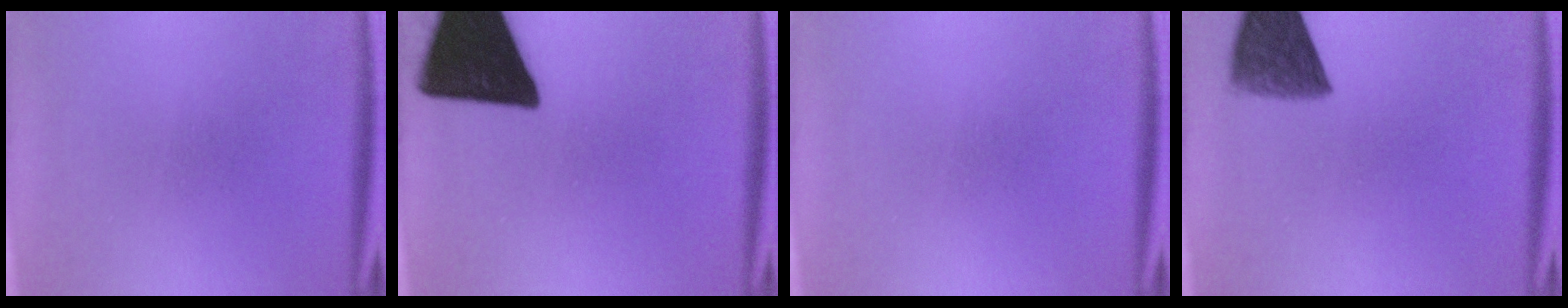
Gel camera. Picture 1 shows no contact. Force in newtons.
{"total": 19.1}
{"total": 0.0}
{"total": 8.5}